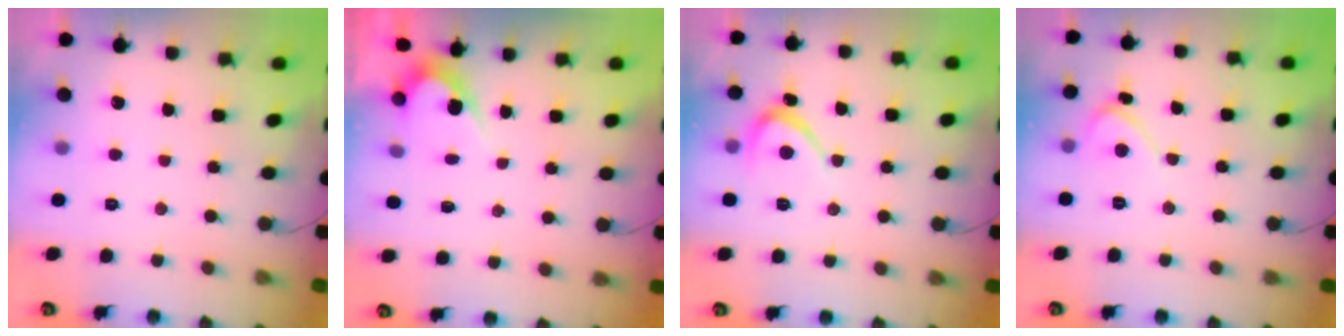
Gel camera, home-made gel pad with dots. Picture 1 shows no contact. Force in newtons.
{"total": 3.1, "press": 3.1, "slide": 0.2}
{"total": 3.3, "press": 3.2, "slide": 0.4}
{"total": 2.2, "press": 2.2, "slide": 0.2}